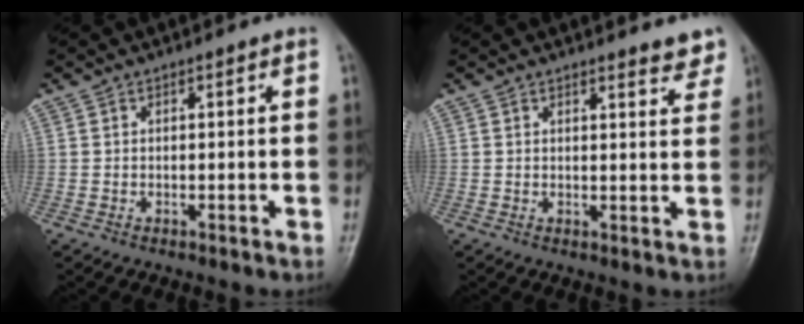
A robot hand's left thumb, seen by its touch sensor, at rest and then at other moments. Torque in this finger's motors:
{"motor_torque": [0.04, 0.05, -0.10, -0.10, 0.02]}